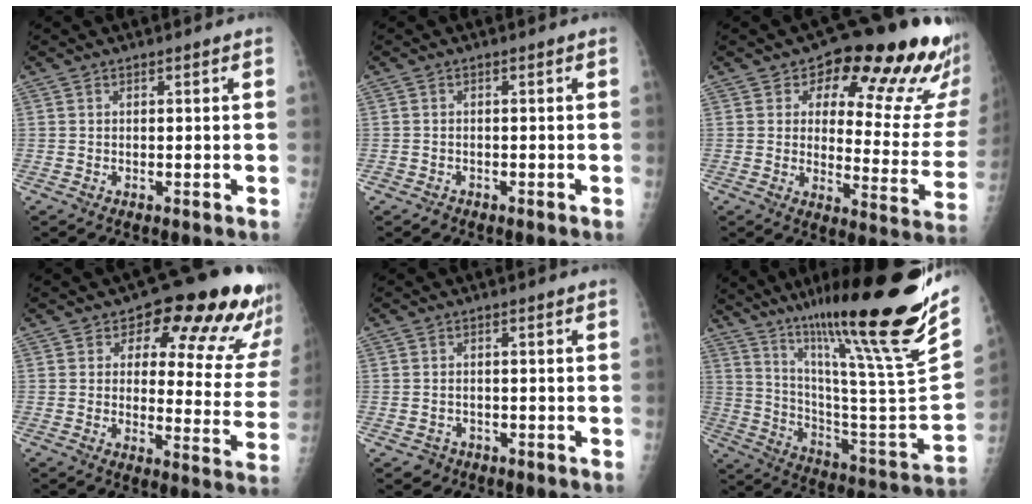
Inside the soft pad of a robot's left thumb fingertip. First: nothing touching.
{"total": 1.3, "force": [-0.9, 0.9, 0.0], "torque": [0.002, 0.004, -0.015]}
{"total": 20.7, "force": [12.4, 8.3, 14.4], "torque": [-0.131, -0.077, 0.154]}
{"total": 18.5, "force": [11.2, 8.2, 12.2], "torque": [-0.095, -0.062, 0.126]}
{"total": 2.5, "force": [-1.3, 2.1, 0.3], "torque": [0.002, 0.012, -0.016]}
{"total": 33.3, "force": [23.2, 2.8, 23.6], "torque": [-0.353, -0.120, 0.365]}